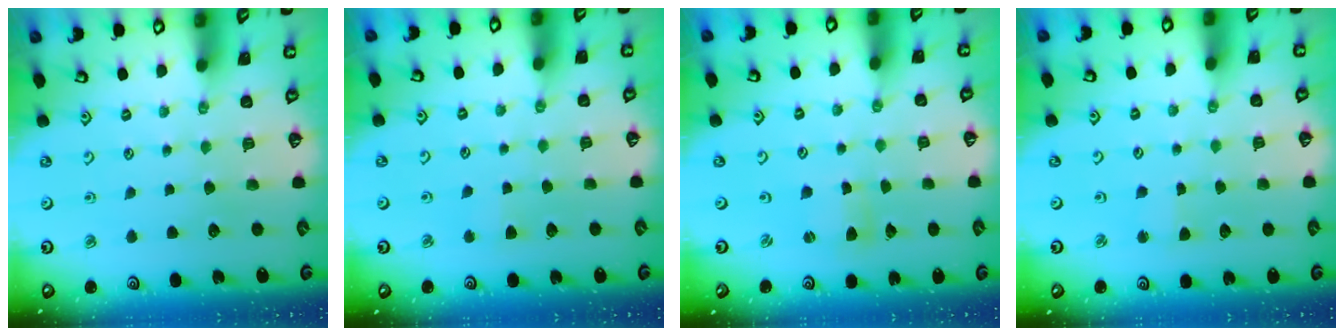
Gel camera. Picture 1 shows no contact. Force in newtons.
{"total": 2.7, "press": 2.7, "slide": 0.4}
{"total": 1.1, "press": 1.1, "slide": 0.2}
{"total": 1.9, "press": 1.9, "slide": 0.2}